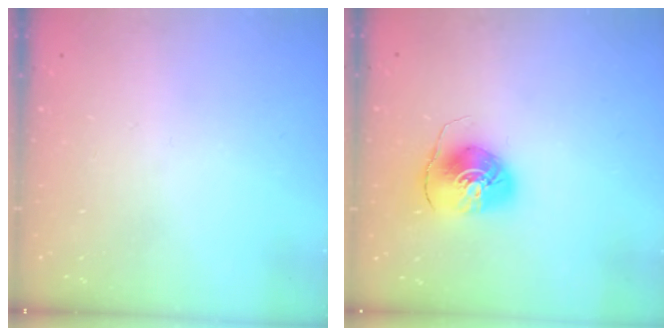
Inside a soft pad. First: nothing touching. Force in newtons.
{"total": 7.7, "press": 7.7, "slide": 0.7}